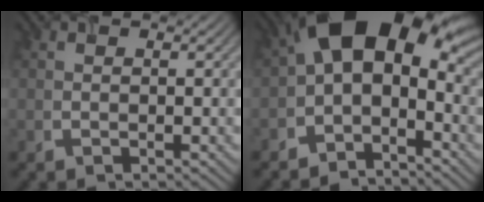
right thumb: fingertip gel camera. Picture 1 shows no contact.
{"total": 12.8, "force": [0.3, 7.6, 10.2], "torque": [-0.163, 0.013, -0.012]}